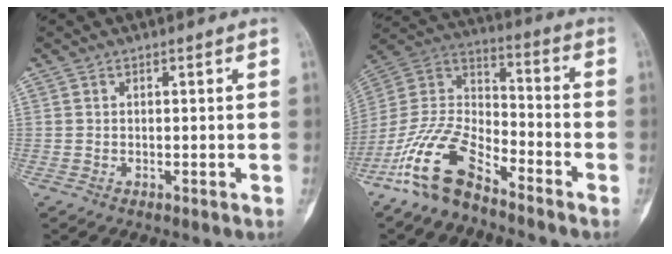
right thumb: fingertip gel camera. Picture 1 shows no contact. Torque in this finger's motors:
{"motor_torque": [0.70, 0.42, 1.39, -1.38, 0.21]}